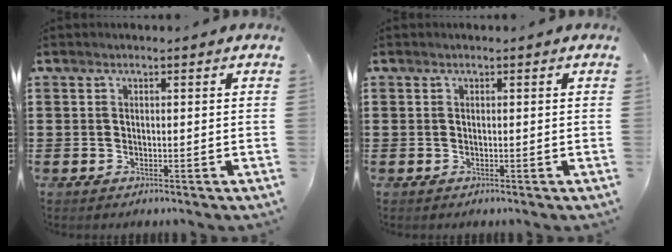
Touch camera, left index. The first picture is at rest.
{"total": 0.0}